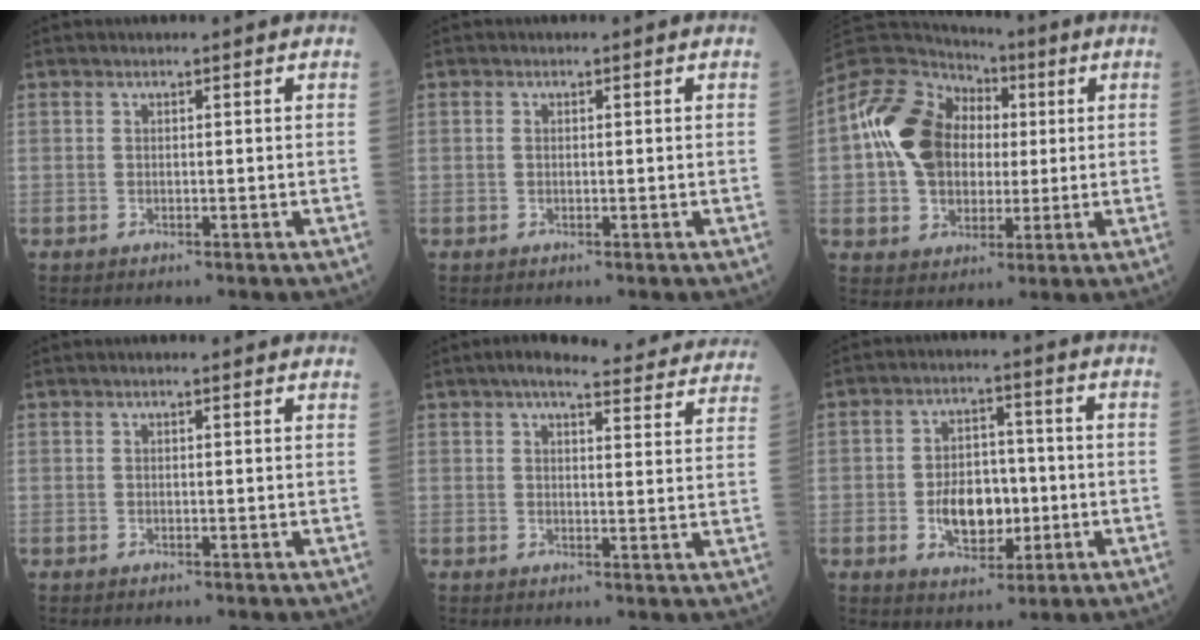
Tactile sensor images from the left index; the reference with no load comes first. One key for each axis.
{"total": 0.6, "fx": 0.0, "fy": 0.5, "fz": 0.4, "tx": -0.014, "ty": 0.004, "tz": 0.000}
{"total": 14.3, "fx": 1.4, "fy": 10.9, "fz": 9.0, "tx": -0.208, "ty": 0.040, "tz": 0.027}
{"total": 1.7, "fx": 1.4, "fy": 0.3, "fz": 0.9, "tx": -0.014, "ty": 0.013, "tz": 0.013}
{"total": 18.4, "fx": 16.9, "fy": 3.4, "fz": 6.6, "tx": -0.074, "ty": 0.001, "tz": 0.188}
{"total": 8.1, "fx": -1.6, "fy": 5.0, "fz": 6.1, "tx": -0.110, "ty": 0.007, "tz": -0.022}